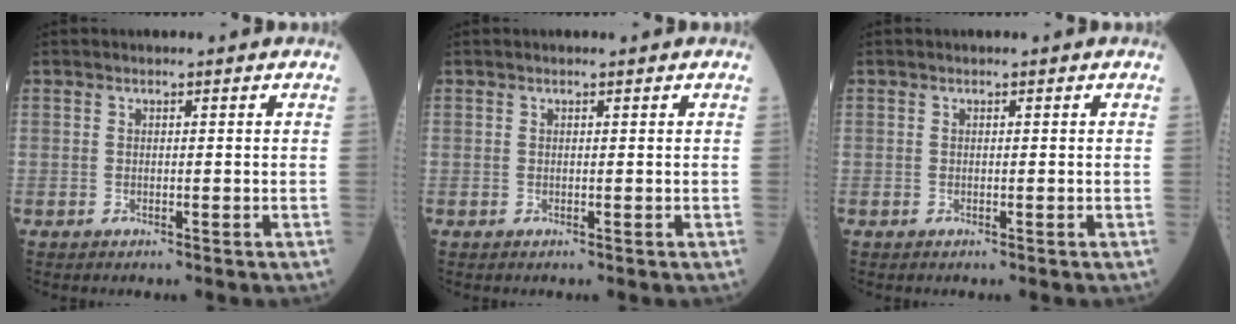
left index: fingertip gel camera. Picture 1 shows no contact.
{"total": 0.0}
{"total": 0.0}